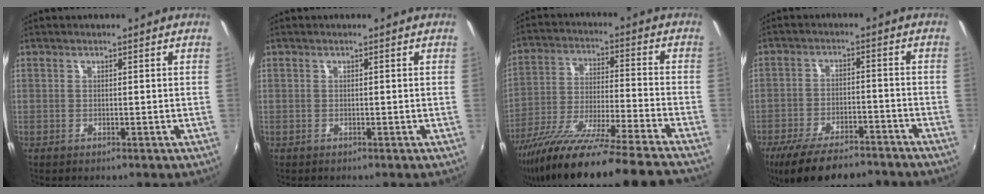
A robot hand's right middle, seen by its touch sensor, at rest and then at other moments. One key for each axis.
{"total": 0.0}
{"total": 24.8, "fx": -21.0, "fy": -0.4, "fz": 13.3, "tx": -0.224, "ty": -0.069, "tz": -0.341}
{"total": 15.9, "fx": -12.6, "fy": 4.9, "fz": 8.3, "tx": -0.168, "ty": -0.027, "tz": -0.192}